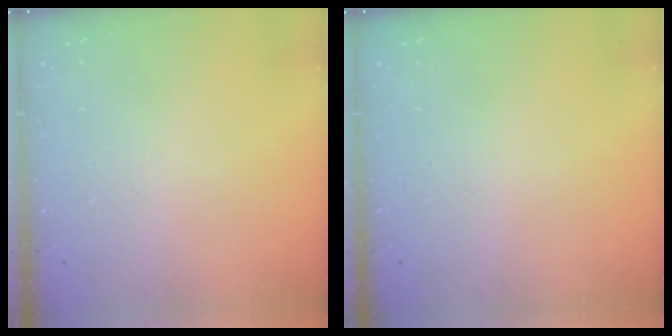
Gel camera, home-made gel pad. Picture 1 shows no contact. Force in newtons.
{"total": 0.0}